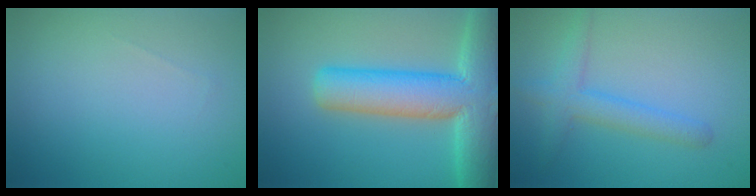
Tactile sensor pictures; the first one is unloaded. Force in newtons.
{"total": 10.9, "press": 10.9, "slide": 0.7}
{"total": 3.1, "press": 3.1, "slide": 0.1}